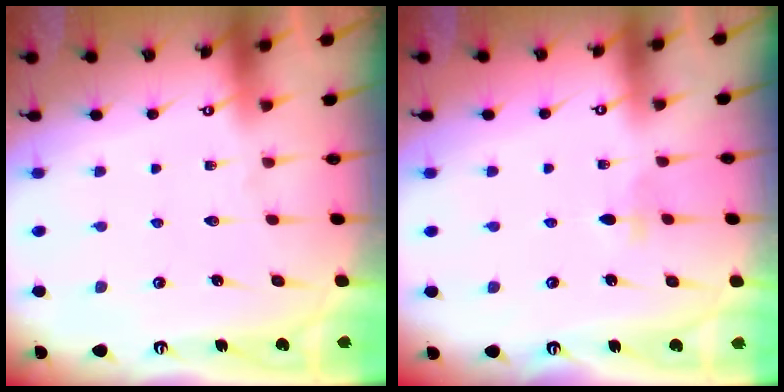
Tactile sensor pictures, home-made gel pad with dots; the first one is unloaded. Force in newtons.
{"total": 2.7, "press": 2.6, "slide": 0.6}